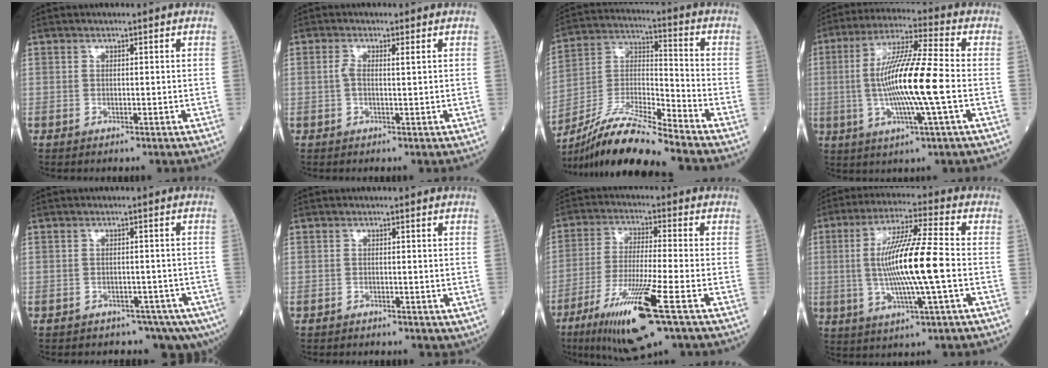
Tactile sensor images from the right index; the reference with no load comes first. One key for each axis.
{"total": 1.9, "fx": 0.4, "fy": 0.3, "fz": 1.8, "tx": -0.045, "ty": 0.011, "tz": 0.008}
{"total": 12.1, "fx": -11.0, "fy": -1.0, "fz": 5.1, "tx": -0.099, "ty": -0.004, "tz": -0.207}
{"total": 14.0, "fx": -1.7, "fy": -0.1, "fz": 13.9, "tx": -0.264, "ty": -0.001, "tz": -0.037}
{"total": 7.3, "fx": -5.4, "fy": 4.1, "fz": 2.7, "tx": -0.021, "ty": 0.010, "tz": -0.068}
{"total": 1.3, "fx": -0.6, "fy": 1.0, "fz": 0.5, "tx": -0.005, "ty": 0.001, "tz": -0.007}
{"total": 14.1, "fx": -6.9, "fy": 0.3, "fz": 12.3, "tx": -0.238, "ty": -0.033, "tz": -0.121}
{"total": 13.1, "fx": -0.9, "fy": 0.1, "fz": 13.1, "tx": -0.250, "ty": 0.002, "tz": -0.020}